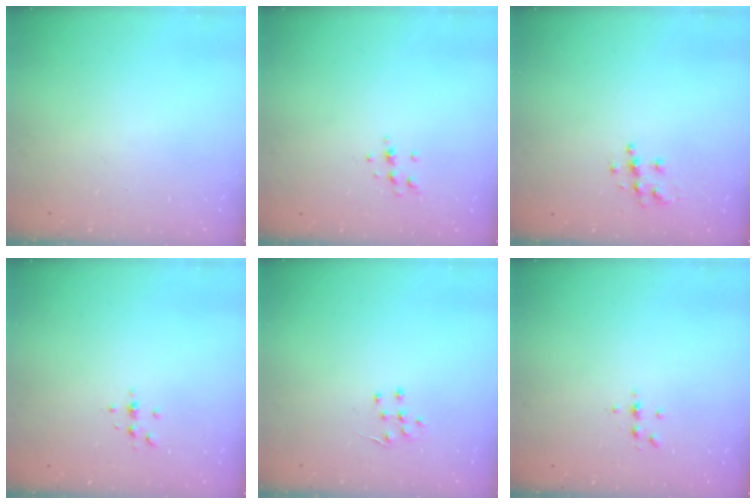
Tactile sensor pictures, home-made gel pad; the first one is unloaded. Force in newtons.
{"total": 5.5, "press": 5.3, "slide": 1.5}
{"total": 6.3, "press": 6.3, "slide": 0.3}
{"total": 3.7, "press": 3.3, "slide": 1.6}
{"total": 5.1, "press": 5.1, "slide": 0.7}
{"total": 4.2, "press": 4.1, "slide": 0.5}